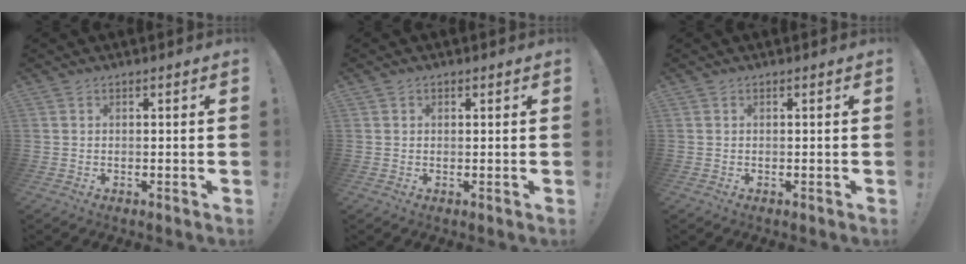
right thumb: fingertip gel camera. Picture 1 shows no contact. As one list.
[{"total": 0.7, "force": [0.5, 0.5, 0.1], "torque": [0.000, -0.001, 0.008]}, {"total": 0.0}]